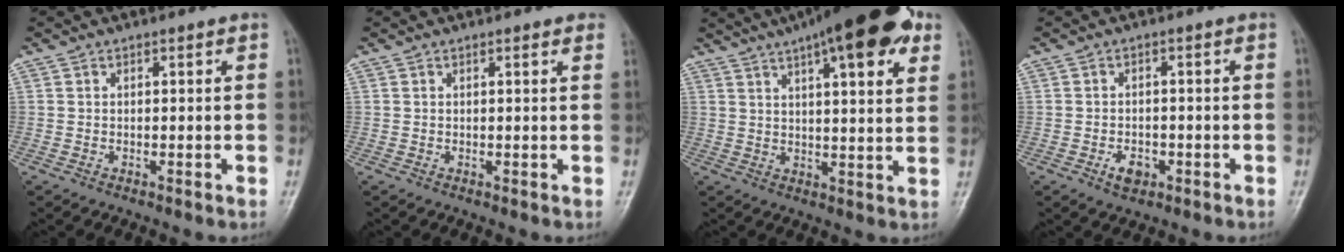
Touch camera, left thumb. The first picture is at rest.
{"total": 1.4, "force": [0.9, 0.4, 1.0], "torque": [-0.006, 0.001, 0.006]}
{"total": 19.6, "force": [10.9, 5.7, 15.3], "torque": [-0.212, -0.002, 0.154]}
{"total": 3.6, "force": [-1.6, 2.4, 2.1], "torque": [-0.027, 0.009, -0.026]}